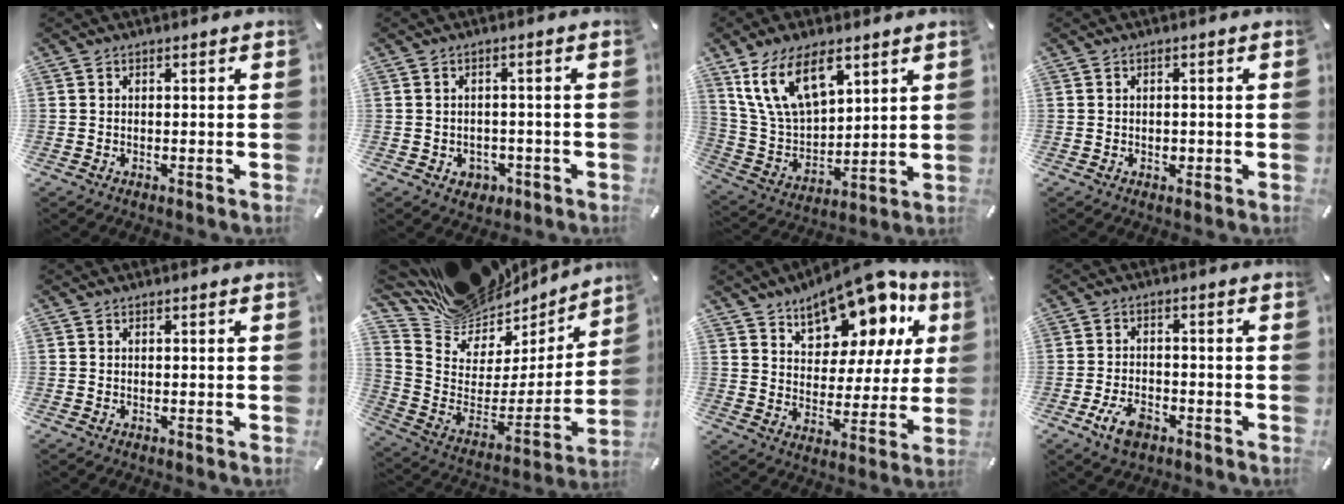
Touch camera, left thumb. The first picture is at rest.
{"total": 3.5, "force": [-1.0, 3.1, 1.2], "torque": [-0.013, 0.001, -0.019]}
{"total": 15.9, "force": [9.2, 8.9, 9.4], "torque": [-0.222, -0.032, 0.169]}
{"total": 1.3, "force": [-0.3, 1.1, 0.6], "torque": [-0.013, 0.003, -0.006]}
{"total": 0.0}
{"total": 16.4, "force": [14.0, 8.3, 2.0], "torque": [-0.051, -0.127, 0.254]}
{"total": 15.6, "force": [11.9, 8.0, 6.3], "torque": [-0.093, -0.096, 0.206]}
{"total": 6.4, "force": [-3.3, 3.7, 4.0], "torque": [-0.086, 0.013, -0.062]}